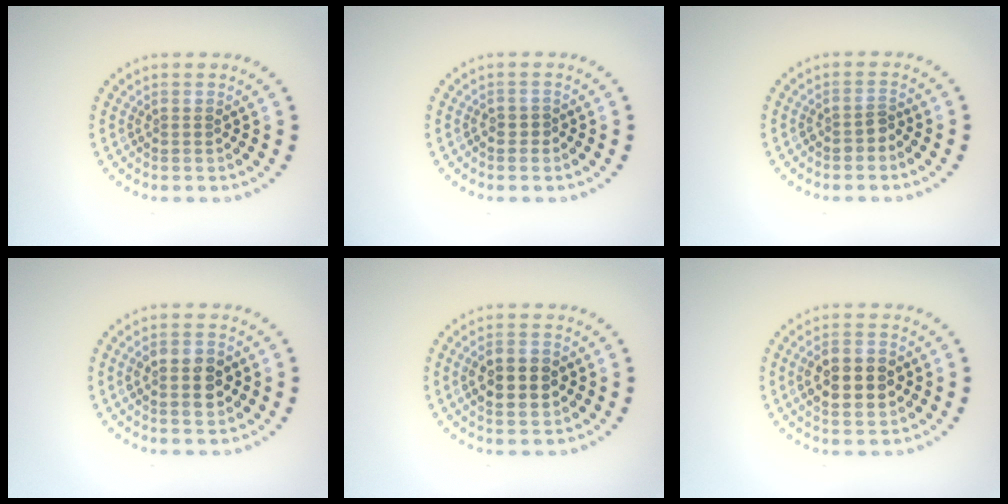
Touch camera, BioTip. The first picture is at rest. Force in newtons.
{"total": 0.9, "press": 0.7, "slide": 0.5}
{"total": 1.1, "press": 1.0, "slide": 0.4}
{"total": 3.9, "press": 3.8, "slide": 0.3}
{"total": 4.4, "press": 4.4, "slide": 0.1}
{"total": 5.3, "press": 5.3, "slide": 0.2}